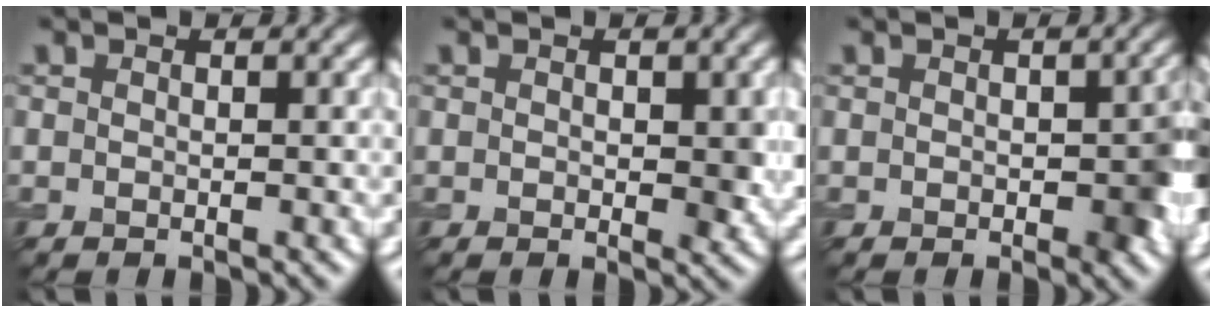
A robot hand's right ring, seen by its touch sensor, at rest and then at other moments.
{"total": 2.1, "force": [0.2, 1.1, 1.7], "torque": [-0.019, -0.003, 0.005]}
{"total": 2.9, "force": [-0.3, 1.5, 2.5], "torque": [-0.029, -0.003, -0.002]}